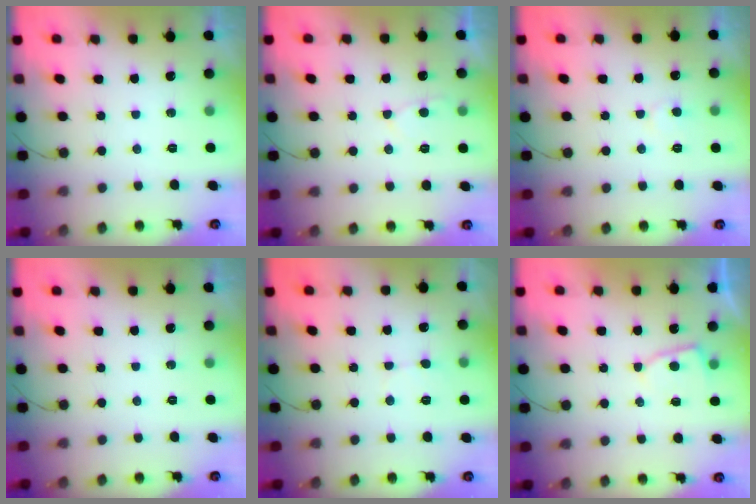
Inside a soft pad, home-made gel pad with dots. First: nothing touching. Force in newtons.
{"total": 3.5, "press": 3.5, "slide": 0.4}
{"total": 4.1, "press": 4.1, "slide": 0.3}
{"total": 0.0}
{"total": 4.5, "press": 4.5, "slide": 0.6}
{"total": 3.8, "press": 3.8, "slide": 0.4}